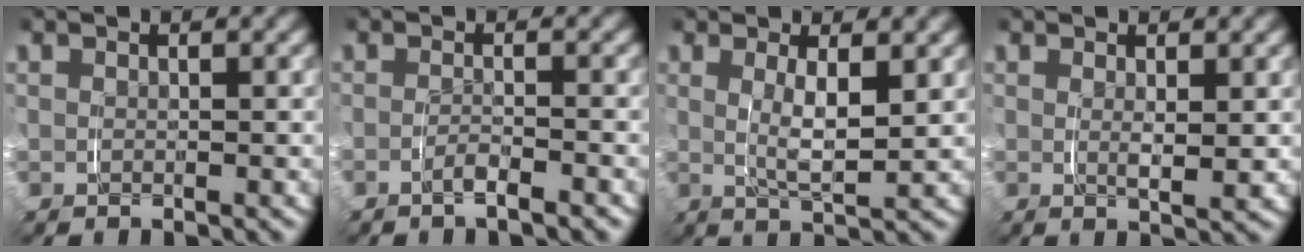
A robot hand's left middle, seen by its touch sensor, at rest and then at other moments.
{"total": 1.5, "force": [-1.4, -0.1, 0.7], "torque": [-0.018, -0.002, -0.026]}
{"total": 3.5, "force": [0.3, 0.8, 3.4], "torque": [-0.060, -0.013, 0.010]}
{"total": 1.5, "force": [0.6, 0.0, 1.4], "torque": [-0.027, -0.010, 0.013]}